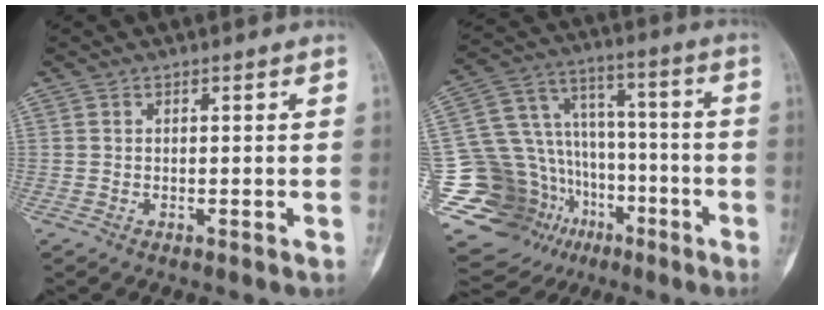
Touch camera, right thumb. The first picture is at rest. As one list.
[{"total": 25.6, "force": [-10.4, 19.7, 12.7], "torque": [-0.210, 0.122, -0.156]}]